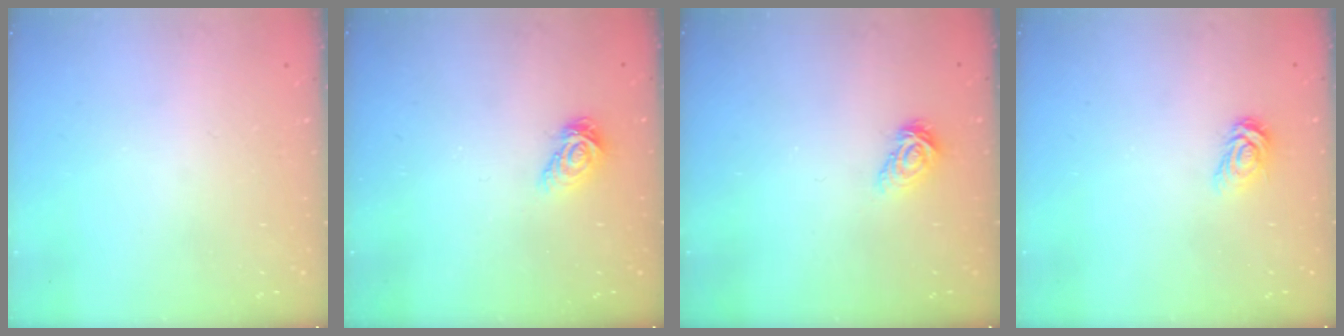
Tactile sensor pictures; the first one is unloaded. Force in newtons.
{"total": 6.1, "press": 6.1, "slide": 0.3}
{"total": 5.7, "press": 5.7, "slide": 0.7}
{"total": 4.7, "press": 4.6, "slide": 0.6}